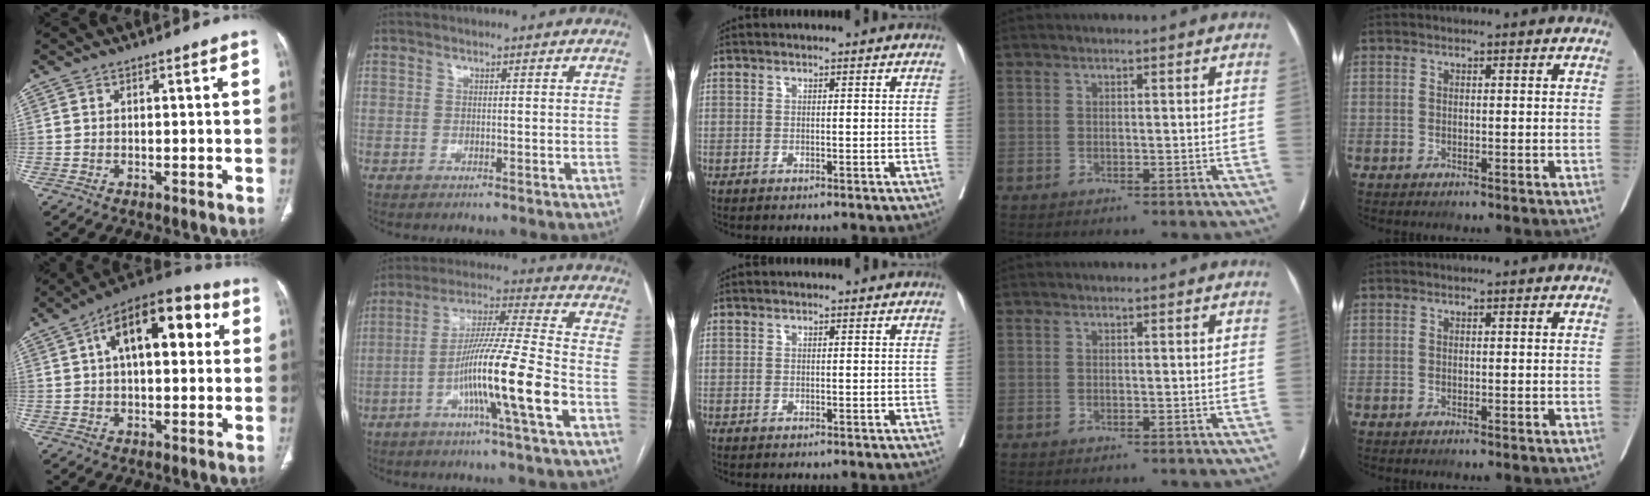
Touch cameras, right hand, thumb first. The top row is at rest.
{"thumb": {"total": 16.9, "force": [4.5, 8.4, 13.9], "torque": [-0.185, 0.033, 0.062]}, "index": {"total": 14.6, "force": [-5.3, -1.0, 13.6], "torque": [-0.249, -0.005, -0.099]}}